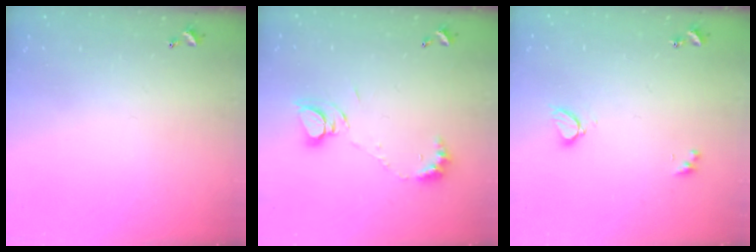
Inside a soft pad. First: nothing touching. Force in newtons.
{"total": 8.3, "press": 8.2, "slide": 1.0}
{"total": 3.1, "press": 3.1, "slide": 0.3}